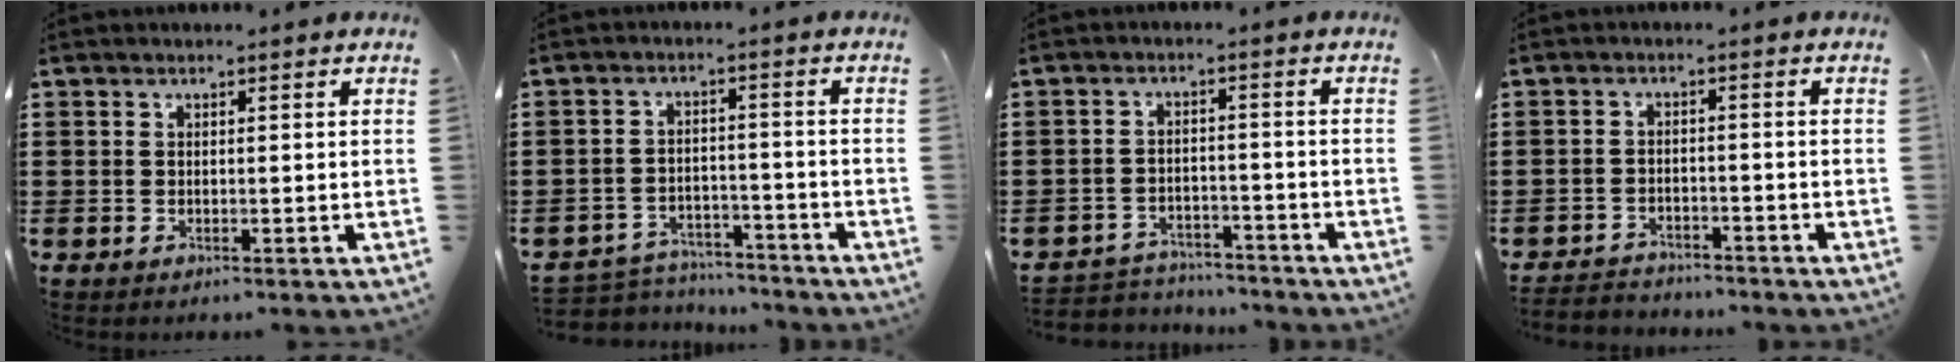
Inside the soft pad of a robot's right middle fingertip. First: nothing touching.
{"total": 4.2, "force": [-4.1, 0.7, 0.0], "torque": [-0.013, 0.001, -0.090]}
{"total": 3.6, "force": [-3.6, 0.7, -0.1], "torque": [-0.006, 0.001, -0.077]}
{"total": 2.7, "force": [-2.7, 0.5, -0.2], "torque": [-0.007, -0.003, -0.059]}